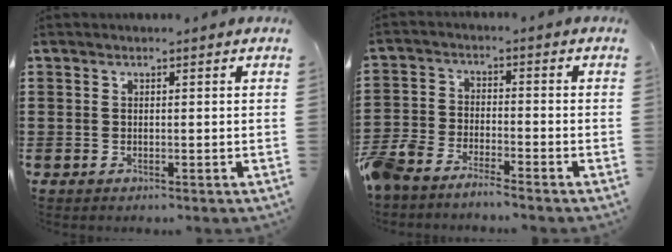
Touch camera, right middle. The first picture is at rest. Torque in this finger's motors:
{"motor_torque": [2.14, 0.00, 0.19, 0.16]}